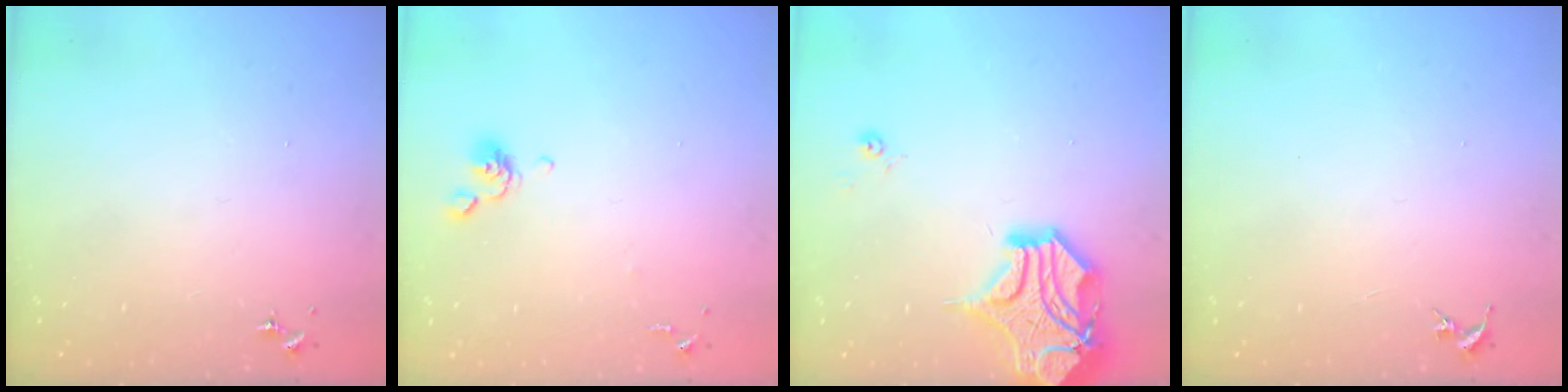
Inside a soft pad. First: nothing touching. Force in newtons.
{"total": 6.4, "press": 6.2, "slide": 1.5}
{"total": 16.9, "press": 16.8, "slide": 2.5}
{"total": 0.0}